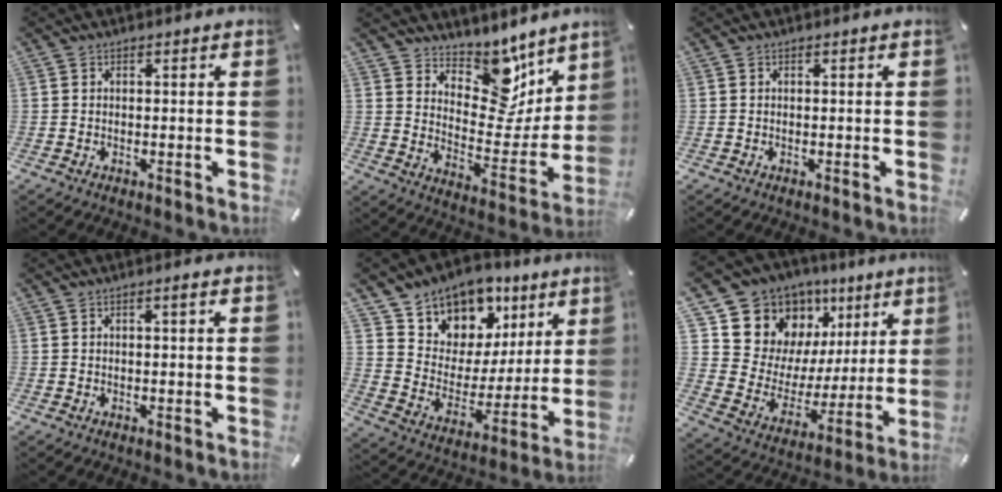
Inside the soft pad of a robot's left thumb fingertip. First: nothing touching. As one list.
[{"total": 13.1, "force": [9.1, 7.8, 5.1], "torque": [-0.055, -0.092, 0.164]}, {"total": 0.0}, {"total": 1.2, "force": [0.2, 0.1, 1.2], "torque": [-0.022, 0.000, 0.003]}, {"total": 9.6, "force": [6.5, 6.9, -1.0], "torque": [0.002, -0.084, 0.122]}, {"total": 15.5, "force": [9.6, 11.5, 4.0], "torque": [-0.069, -0.085, 0.186]}]